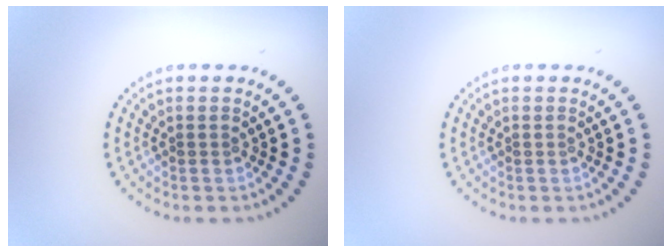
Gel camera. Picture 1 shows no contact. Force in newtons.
{"total": 0.0}